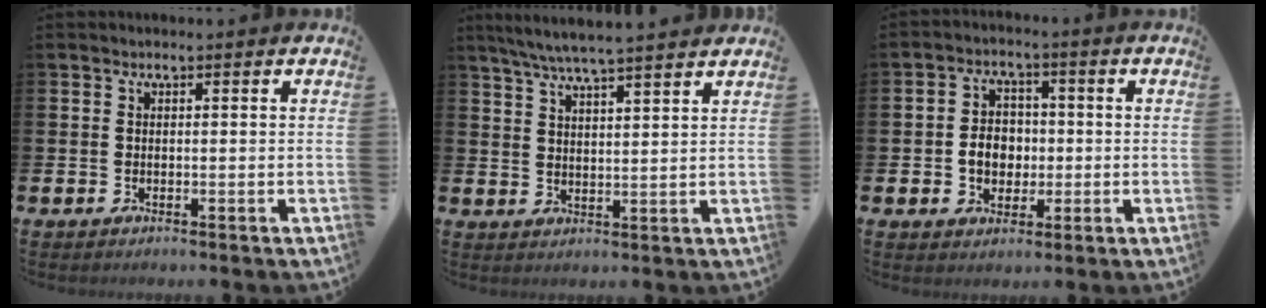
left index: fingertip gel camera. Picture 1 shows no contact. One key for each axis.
{"total": 6.0, "fx": 5.7, "fy": -0.2, "fz": 2.0, "tx": -0.046, "ty": -0.028, "tz": 0.099}
{"total": 4.7, "fx": -0.5, "fy": 3.9, "fz": 2.5, "tx": -0.034, "ty": 0.003, "tz": -0.019}